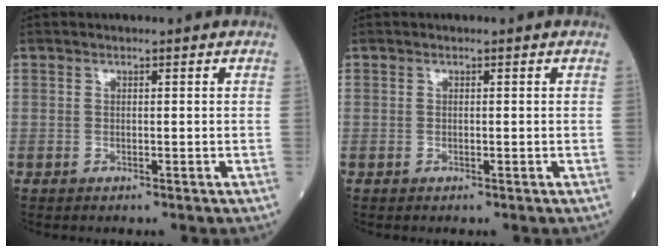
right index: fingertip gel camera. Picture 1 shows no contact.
{"total": 0.0}